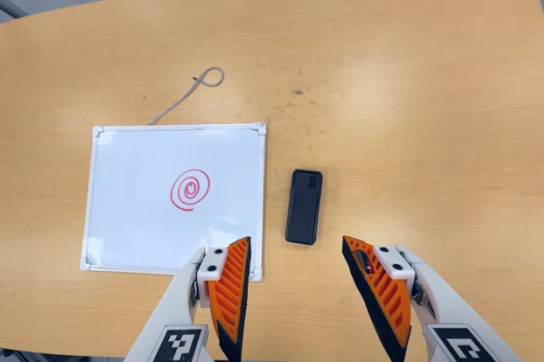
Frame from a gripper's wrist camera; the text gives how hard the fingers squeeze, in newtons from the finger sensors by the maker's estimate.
{"total": 0.0}